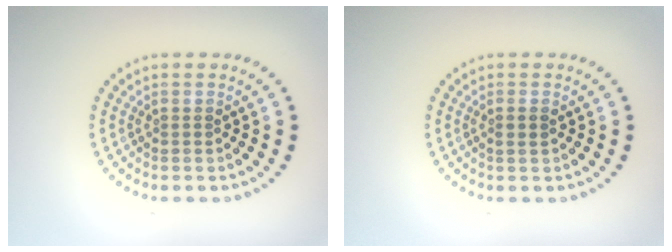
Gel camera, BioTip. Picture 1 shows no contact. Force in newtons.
{"total": 0.9, "press": 0.8, "slide": 0.4}